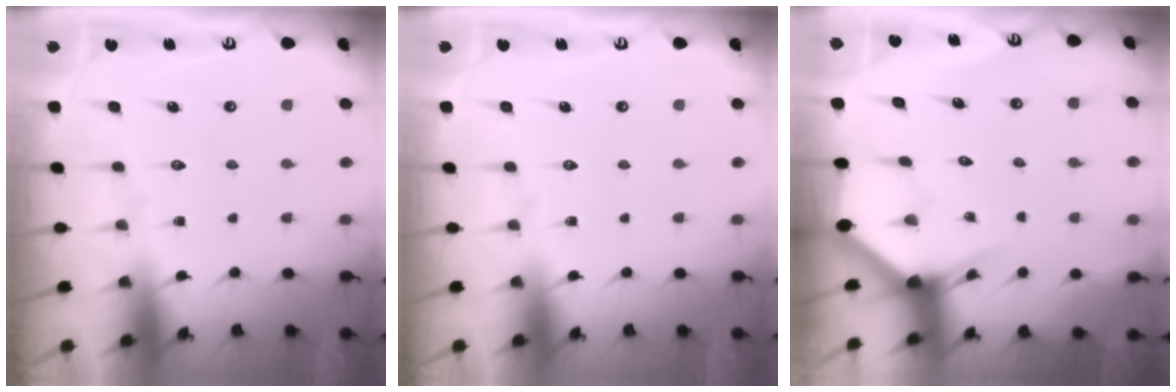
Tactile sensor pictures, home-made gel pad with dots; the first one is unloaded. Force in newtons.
{"total": 0.0}
{"total": 3.0, "press": 3.0, "slide": 0.1}